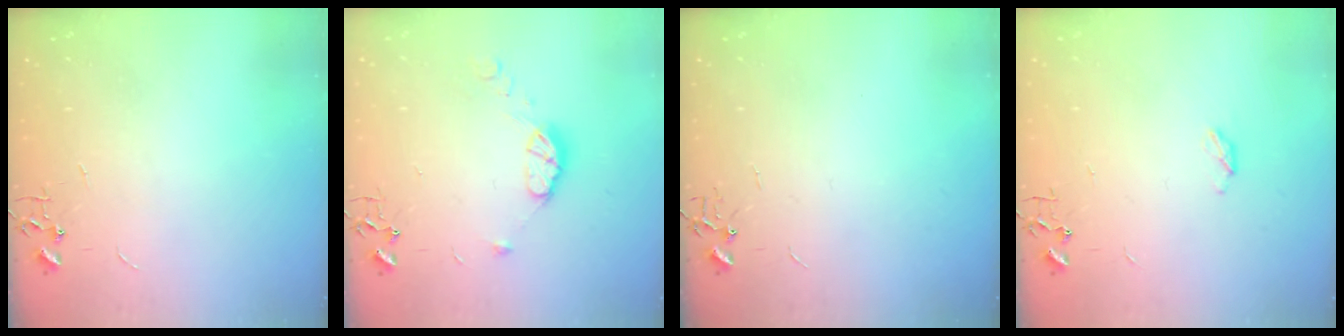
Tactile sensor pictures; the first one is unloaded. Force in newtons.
{"total": 8.5, "press": 8.5, "slide": 0.4}
{"total": 0.0}
{"total": 2.9, "press": 2.9, "slide": 0.5}